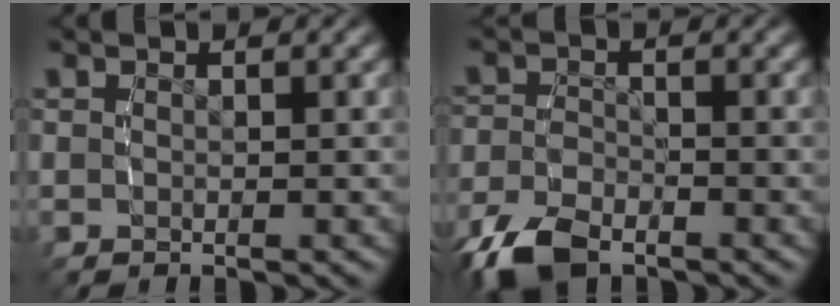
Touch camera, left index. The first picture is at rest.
{"total": 4.2, "force": [-3.1, 1.8, 2.1], "torque": [-0.042, -0.012, -0.051]}